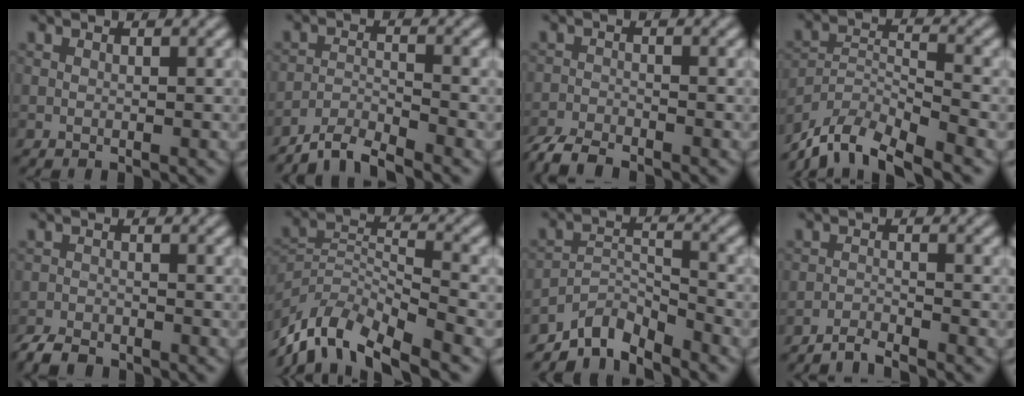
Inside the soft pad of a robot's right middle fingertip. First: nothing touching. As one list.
[{"total": 4.0, "force": [-3.8, 0.3, 1.1], "torque": [-0.018, 0.008, -0.072]}, {"total": 3.8, "force": [-3.7, 0.4, 0.9], "torque": [-0.027, -0.002, -0.069]}, {"total": 8.6, "force": [-7.7, 1.8, 3.3], "torque": [-0.062, 0.008, -0.134]}, {"total": 3.0, "force": [-2.9, 0.7, 0.4], "torque": [-0.011, 0.001, -0.052]}, {"total": 9.5, "force": [-7.9, 2.9, 4.5], "torque": [-0.089, 0.013, -0.141]}, {"total": 4.4, "force": [-4.2, 0.9, 1.0], "torque": [-0.014, 0.007, -0.077]}, {"total": 2.1, "force": [-2.1, 0.0, 0.2], "torque": [0.003, 0.012, -0.042]}]